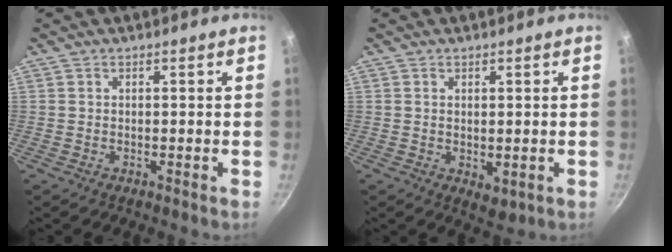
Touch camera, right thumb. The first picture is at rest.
{"total": 2.9, "force": [0.2, 1.7, 2.4], "torque": [-0.033, -0.010, 0.006]}